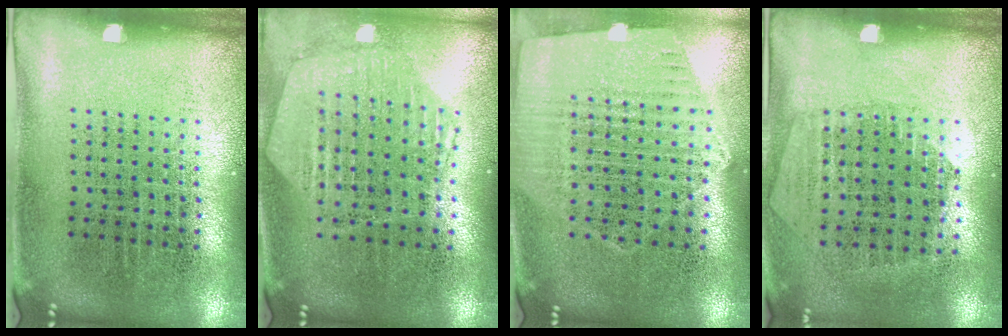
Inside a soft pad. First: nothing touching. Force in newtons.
{"total": 1.2, "press": 1.2, "slide": 0.1}
{"total": 1.2, "press": 1.2, "slide": 0.3}
{"total": 1.3, "press": 1.2, "slide": 0.5}